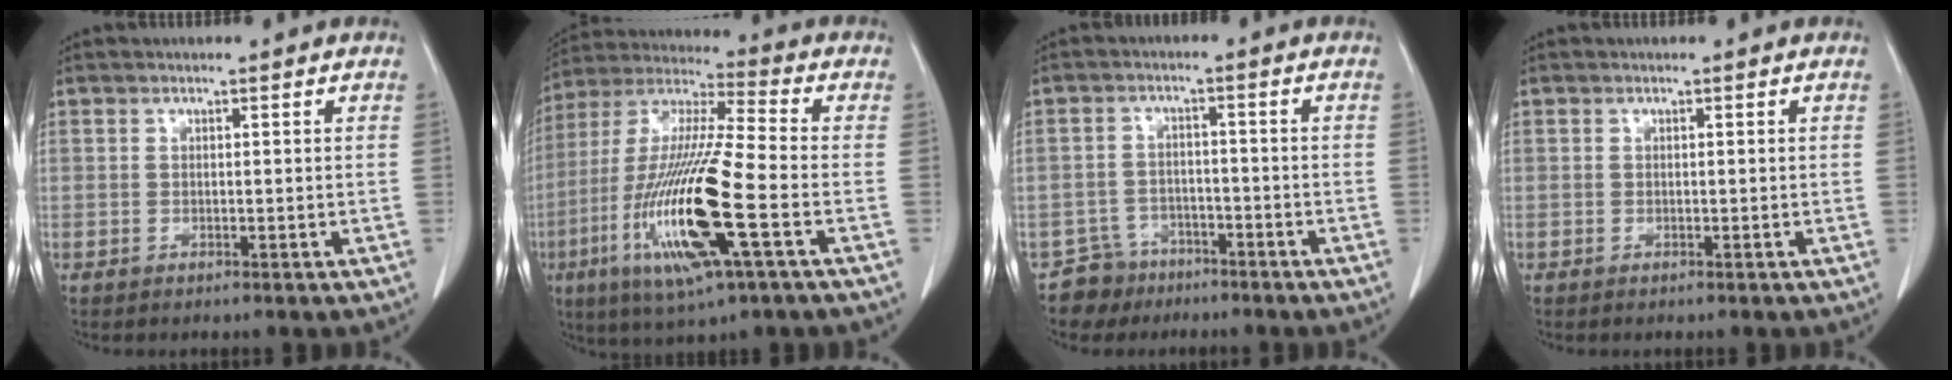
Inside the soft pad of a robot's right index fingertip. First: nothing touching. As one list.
[{"total": 19.9, "force": [-5.9, 1.6, 19.0], "torque": [-0.404, -0.026, -0.112]}, {"total": 4.9, "force": [-3.5, 3.3, -0.7], "torque": [0.020, 0.009, -0.060]}, {"total": 0.0}]